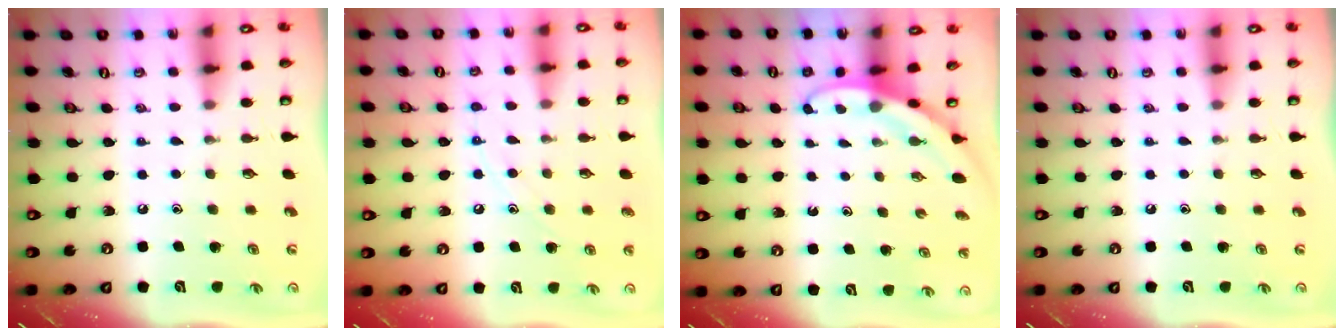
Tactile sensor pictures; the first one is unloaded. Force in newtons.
{"total": 8.1, "press": 8.1, "slide": 0.7}
{"total": 3.2, "press": 3.2, "slide": 0.1}
{"total": 0.0}